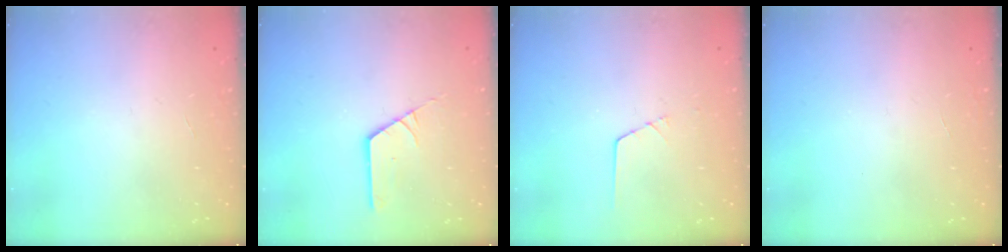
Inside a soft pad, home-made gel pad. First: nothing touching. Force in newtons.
{"total": 2.7, "press": 2.7, "slide": 0.1}
{"total": 1.3, "press": 1.3, "slide": 0.2}
{"total": 0.0}